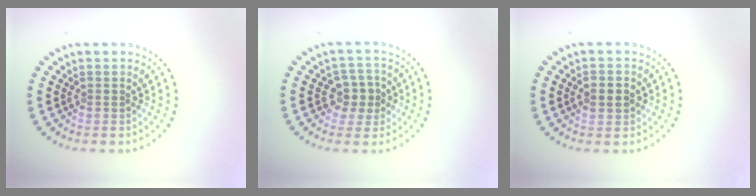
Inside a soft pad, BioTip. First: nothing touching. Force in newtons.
{"total": 2.9, "press": 2.8, "slide": 0.8}
{"total": 2.2, "press": 2.1, "slide": 0.3}